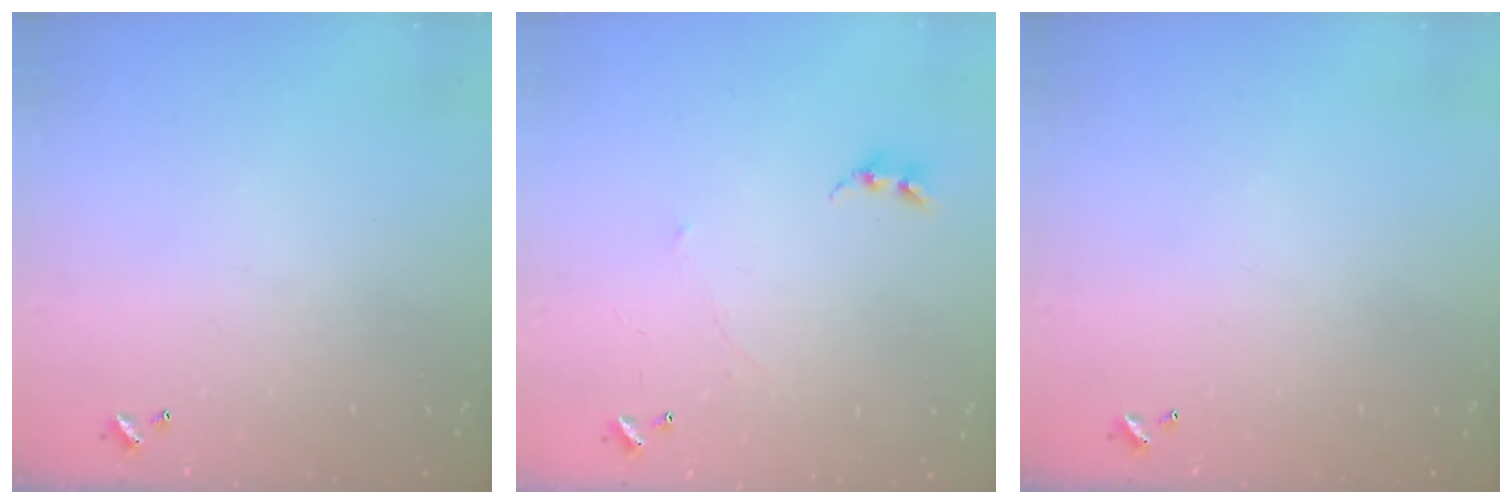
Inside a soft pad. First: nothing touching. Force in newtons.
{"total": 0.9, "press": 0.8, "slide": 0.5}
{"total": 0.0}